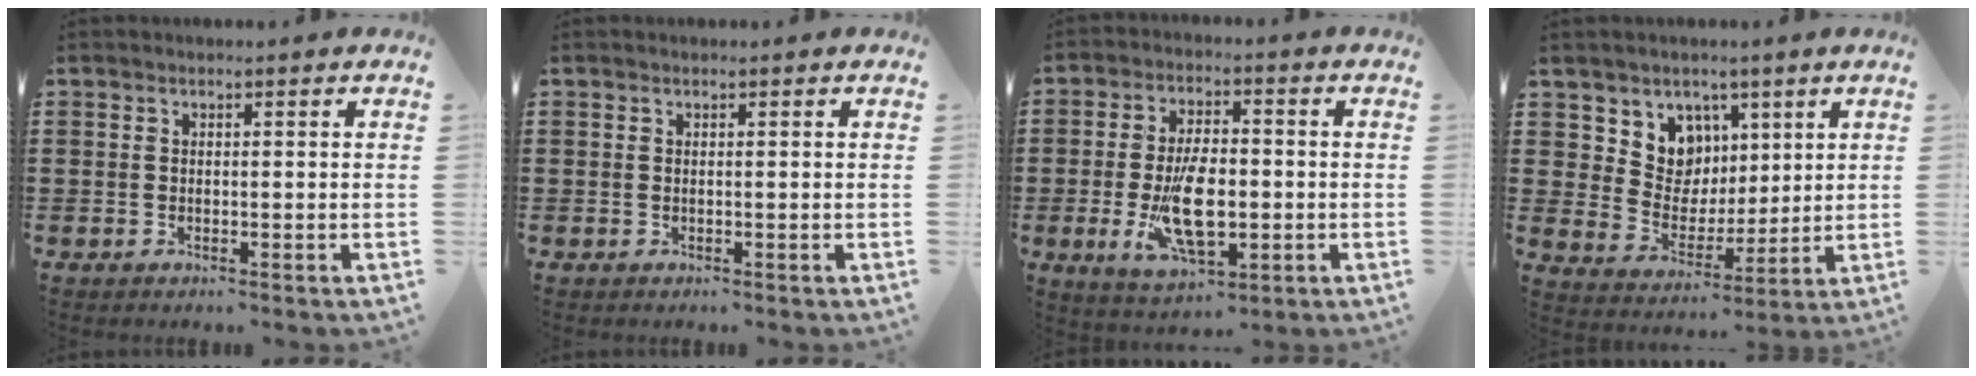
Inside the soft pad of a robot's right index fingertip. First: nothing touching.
{"total": 0.0}
{"total": 10.7, "force": [-2.0, 4.8, 9.3], "torque": [-0.187, -0.011, -0.034]}
{"total": 7.7, "force": [4.2, 6.4, 1.3], "torque": [-0.062, -0.018, 0.079]}